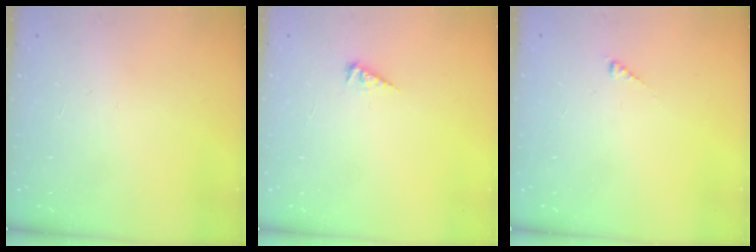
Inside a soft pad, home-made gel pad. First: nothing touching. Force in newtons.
{"total": 2.6, "press": 2.6, "slide": 0.5}
{"total": 2.0, "press": 2.0, "slide": 0.3}